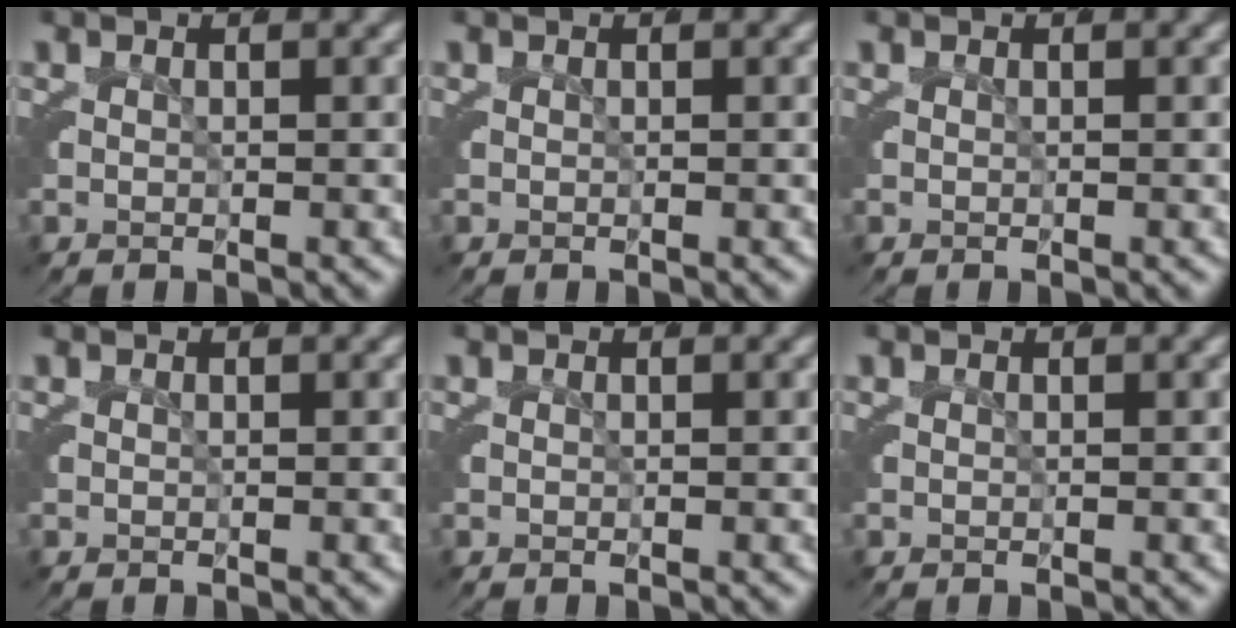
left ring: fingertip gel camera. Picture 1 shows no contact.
{"total": 0.0}
{"total": 0.0}
{"total": 0.0}
{"total": 0.0}
{"total": 0.0}